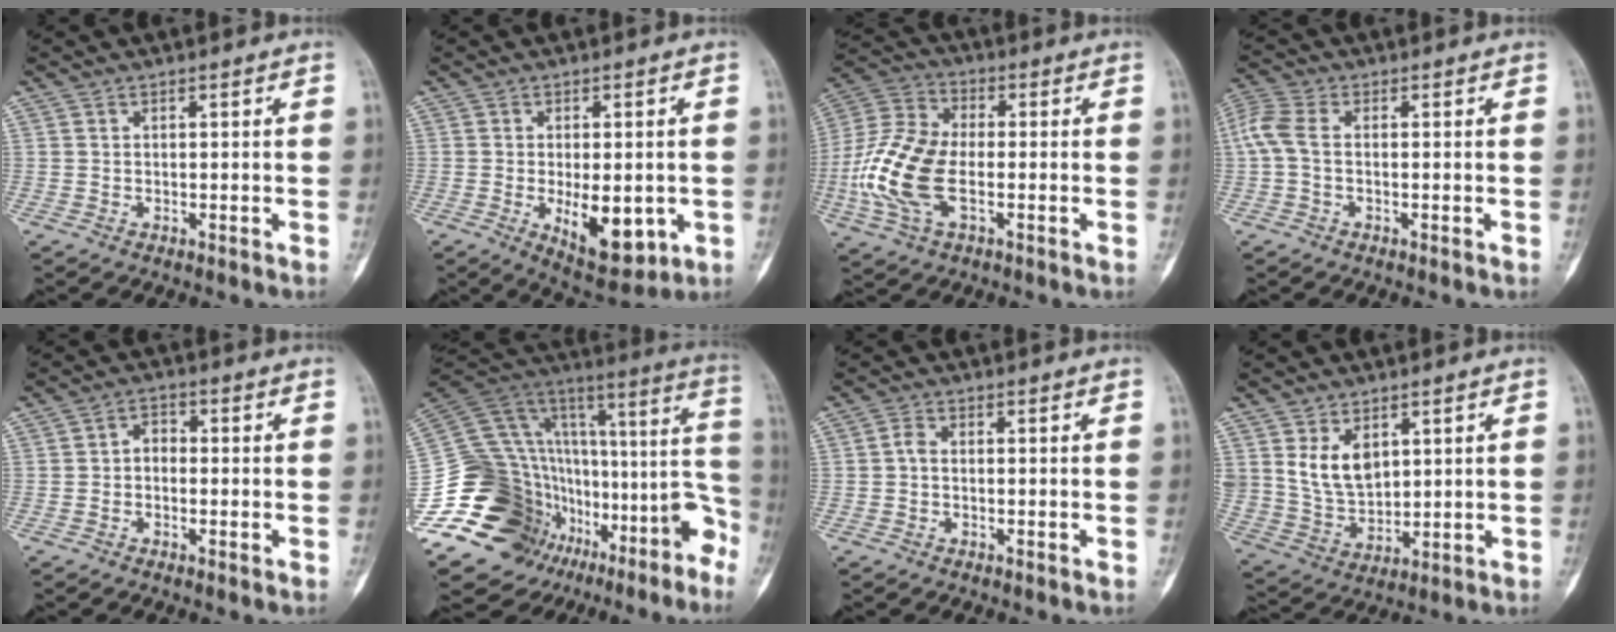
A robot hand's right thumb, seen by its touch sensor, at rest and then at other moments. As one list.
[{"total": 10.7, "force": [-2.3, 5.0, 9.1], "torque": [-0.108, -0.017, -0.022]}, {"total": 15.1, "force": [-2.9, 8.2, 12.3], "torque": [-0.274, 0.016, -0.059]}, {"total": 5.5, "force": [-0.1, 2.9, 4.6], "torque": [-0.127, 0.017, -0.009]}, {"total": 2.7, "force": [-0.5, 1.9, 1.9], "torque": [-0.014, 0.012, -0.021]}, {"total": 33.8, "force": [-16.8, 18.0, 23.1], "torque": [-0.293, 0.149, -0.250]}, {"total": 1.6, "force": [-0.3, 1.0, 1.2], "torque": [-0.020, 0.003, -0.010]}, {"total": 8.9, "force": [3.4, 5.9, 5.7], "torque": [-0.089, -0.021, 0.085]}]